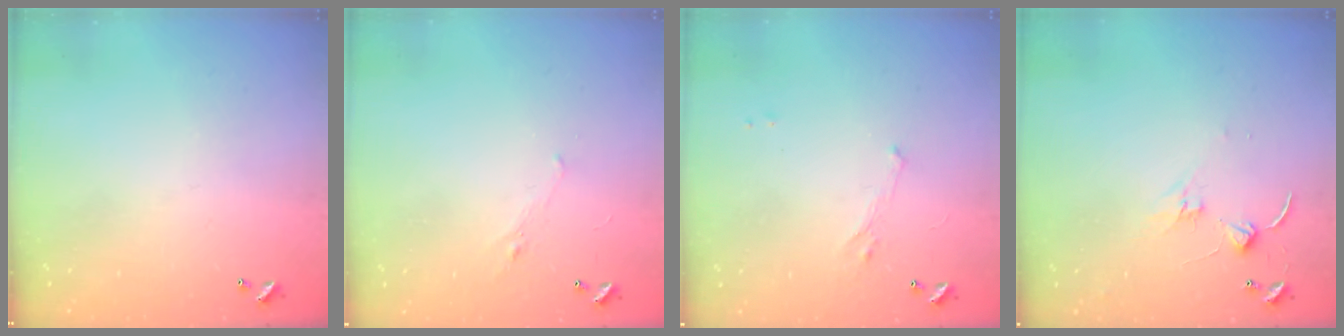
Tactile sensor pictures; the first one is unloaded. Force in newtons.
{"total": 0.7, "press": 0.2, "slide": 0.6}
{"total": 1.4, "press": 1.3, "slide": 0.6}
{"total": 0.6, "press": 0.5, "slide": 0.3}